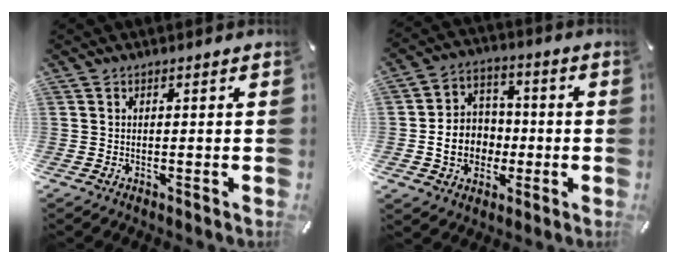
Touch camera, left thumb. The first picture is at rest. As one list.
[{"total": 10.0, "force": [-2.2, 8.6, 4.5], "torque": [-0.097, 0.021, -0.039]}]